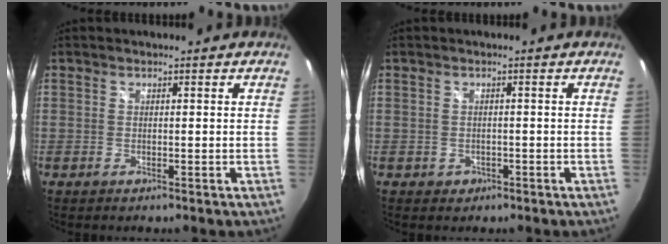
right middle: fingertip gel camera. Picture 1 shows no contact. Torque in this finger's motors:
{"motor_torque": [0.33, -0.23, 0.03, 0.01]}